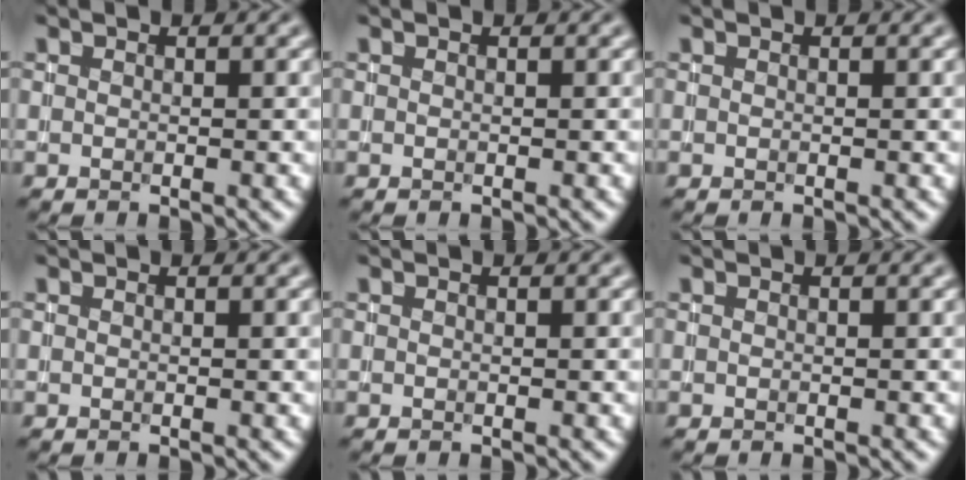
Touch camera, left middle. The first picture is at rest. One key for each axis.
{"total": 0.0}
{"total": 0.0}
{"total": 0.0}
{"total": 0.0}
{"total": 0.0}